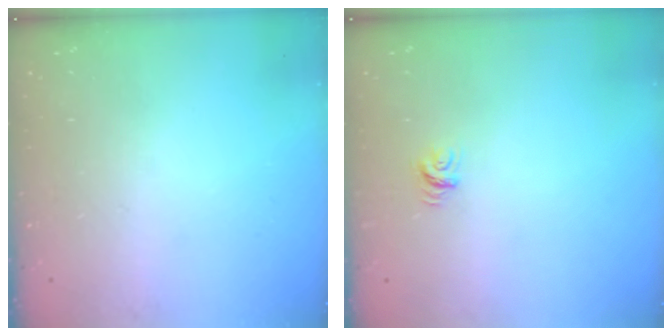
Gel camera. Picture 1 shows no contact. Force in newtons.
{"total": 4.5, "press": 4.5, "slide": 0.3}